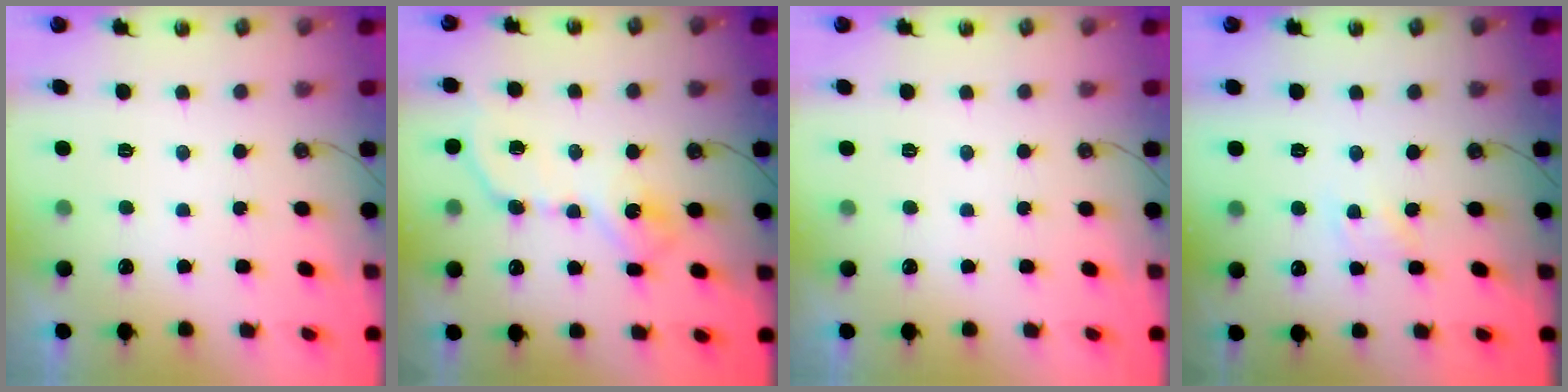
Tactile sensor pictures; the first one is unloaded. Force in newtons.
{"total": 11.7, "press": 11.7, "slide": 0.4}
{"total": 0.0}
{"total": 4.9, "press": 4.9, "slide": 0.6}